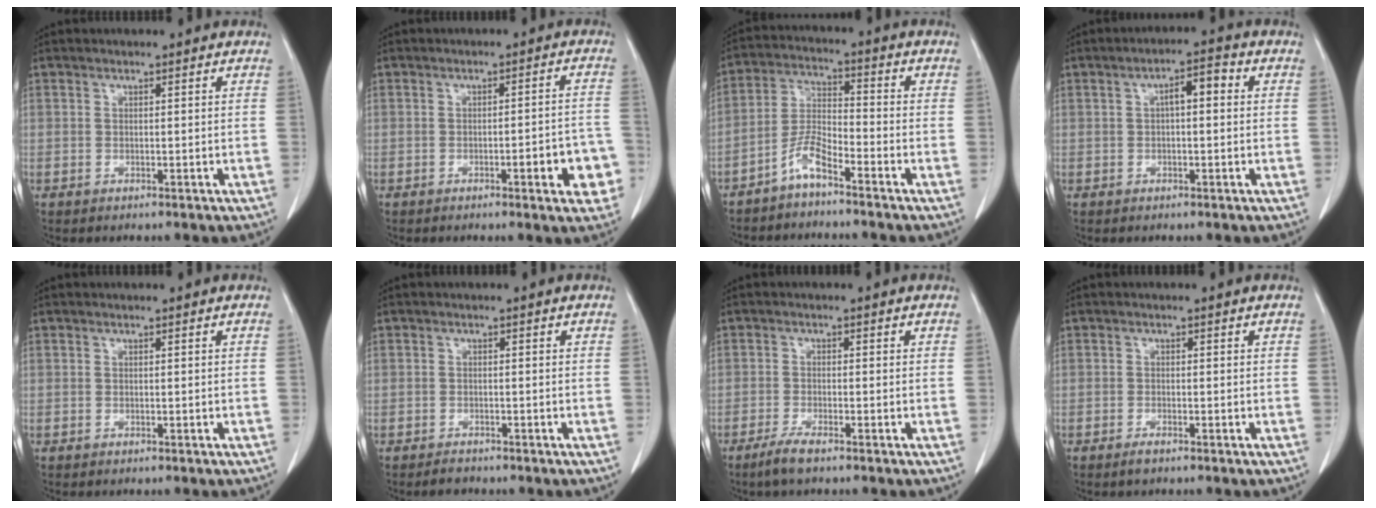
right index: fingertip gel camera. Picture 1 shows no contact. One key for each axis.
{"total": 6.9, "fx": -2.8, "fy": 1.4, "fz": 6.1, "tx": -0.064, "ty": 0.010, "tz": -0.034}
{"total": 5.3, "fx": -4.1, "fy": 0.9, "fz": 3.2, "tx": -0.074, "ty": 0.000, "tz": -0.085}
{"total": 4.1, "fx": 0.7, "fy": 1.2, "fz": 3.9, "tx": -0.063, "ty": 0.019, "tz": 0.007}
{"total": 0.0}
{"total": 1.5, "fx": -1.3, "fy": 0.8, "fz": 0.1, "tx": -0.005, "ty": 0.000, "tz": -0.022}
{"total": 2.9, "fx": -2.1, "fy": 0.3, "fz": 2.0, "tx": -0.043, "ty": -0.004, "tz": -0.043}
{"total": 1.1, "fx": -0.9, "fy": 0.2, "fz": 0.7, "tx": -0.011, "ty": -0.002, "tz": -0.014}